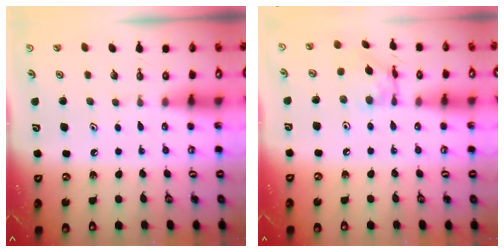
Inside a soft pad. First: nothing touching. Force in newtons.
{"total": 9.7, "press": 9.6, "slide": 0.7}